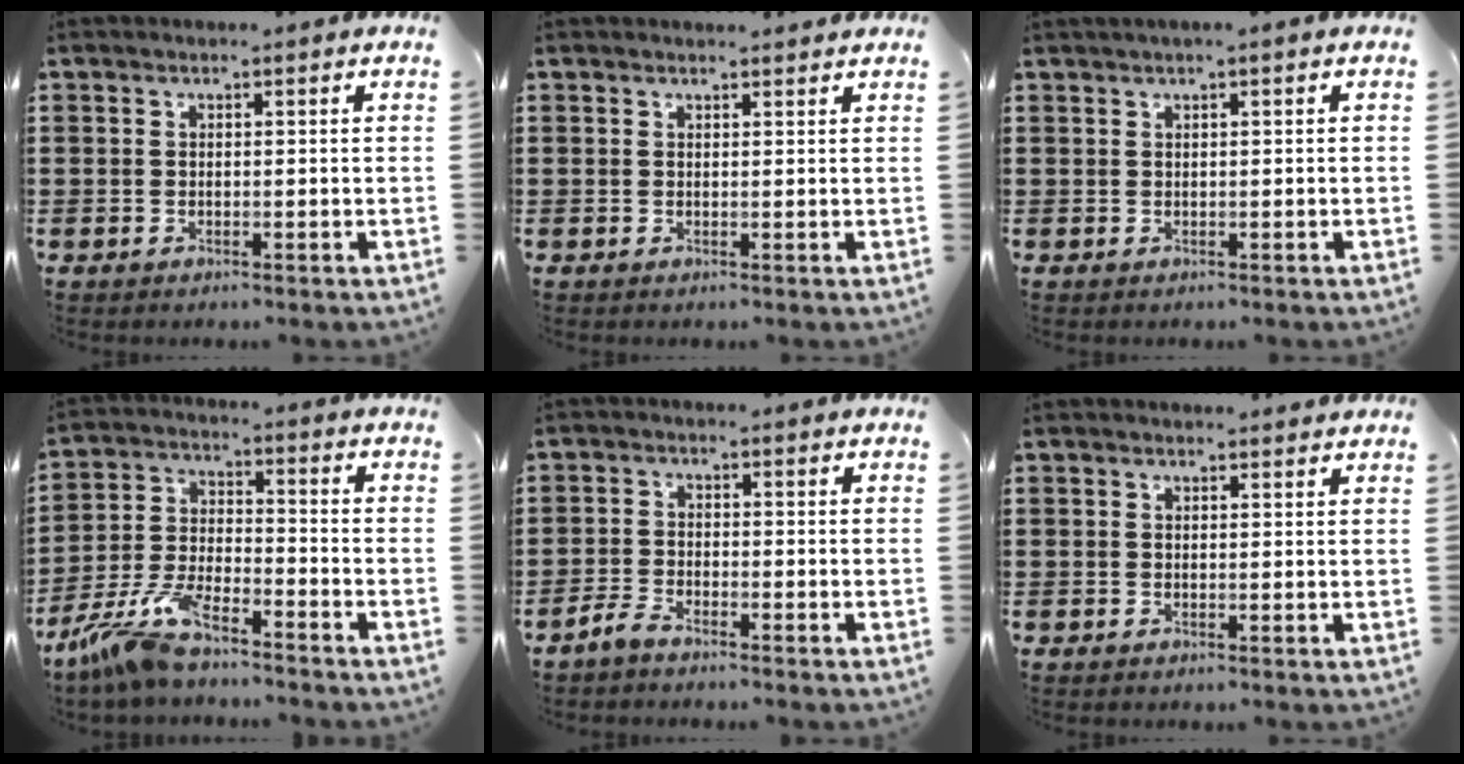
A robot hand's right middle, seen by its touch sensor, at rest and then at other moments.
{"total": 0.9, "force": [0.9, 0.0, 0.2], "torque": [0.003, -0.004, 0.015]}
{"total": 0.6, "force": [0.3, 0.0, 0.5], "torque": [-0.009, 0.000, 0.006]}
{"total": 8.5, "force": [-7.4, 1.1, 4.0], "torque": [-0.096, 0.000, -0.149]}
{"total": 2.9, "force": [-2.6, 0.6, 1.2], "torque": [-0.035, 0.004, -0.056]}
{"total": 0.6, "force": [0.6, 0.1, 0.2], "torque": [0.003, -0.003, 0.009]}